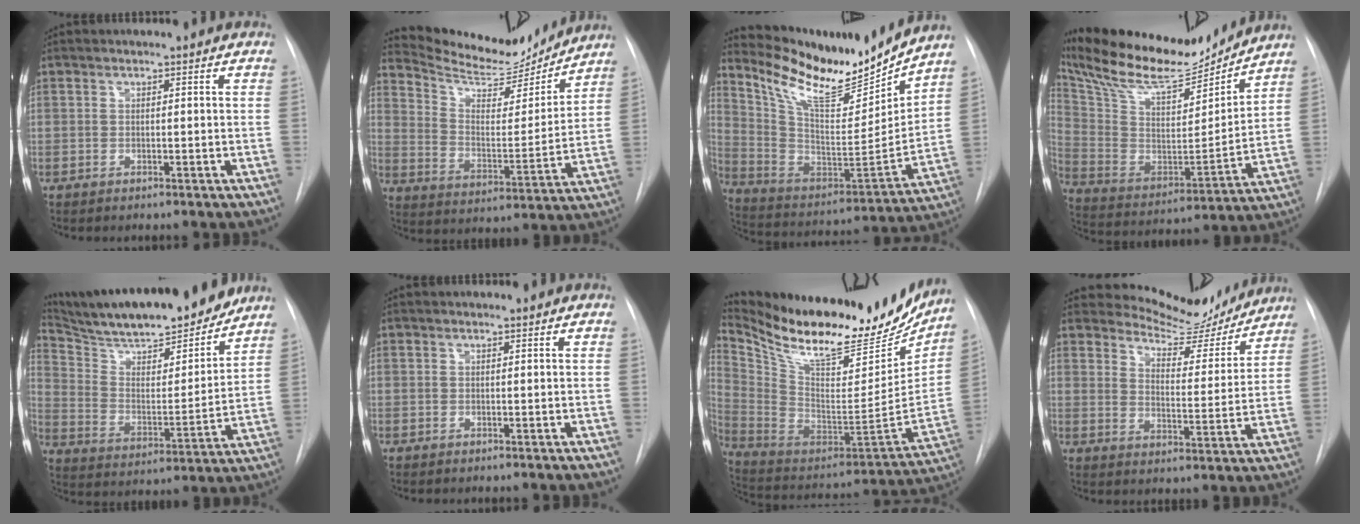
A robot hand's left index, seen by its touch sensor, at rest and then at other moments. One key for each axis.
{"total": 14.3, "fx": 14.1, "fy": 1.8, "fz": 2.1, "tx": -0.044, "ty": -0.026, "tz": 0.225}
{"total": 18.9, "fx": 16.9, "fy": 2.4, "fz": 8.1, "tx": -0.158, "ty": -0.042, "tz": 0.290}
{"total": 22.3, "fx": 20.2, "fy": 4.2, "fz": 8.6, "tx": -0.174, "ty": -0.013, "tz": 0.335}
{"total": 24.3, "fx": 21.3, "fy": 4.1, "fz": 11.0, "tx": -0.190, "ty": -0.026, "tz": 0.318}
{"total": 0.0}
{"total": 30.3, "fx": 25.4, "fy": 8.6, "fz": 14.2, "tx": -0.256, "ty": -0.044, "tz": 0.380}
{"total": 11.7, "fx": 11.5, "fy": 2.1, "fz": 1.0, "tx": -0.014, "ty": -0.033, "tz": 0.155}